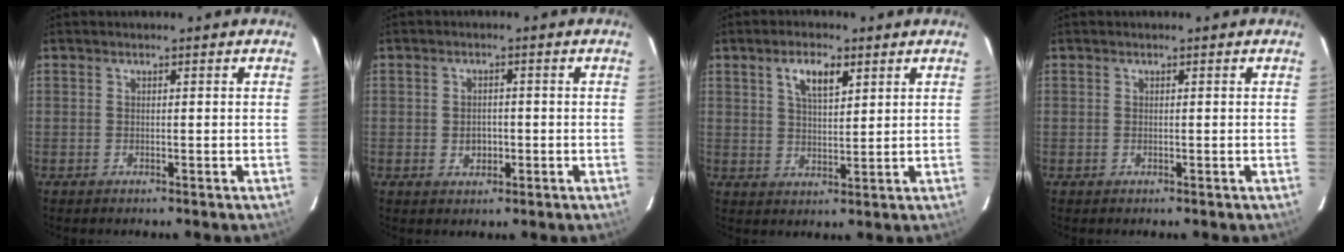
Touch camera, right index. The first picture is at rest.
{"total": 2.9, "force": [-0.6, 2.4, 1.6], "torque": [-0.028, 0.002, -0.006]}
{"total": 5.8, "force": [3.0, 2.3, 4.4], "torque": [-0.078, 0.008, 0.054]}
{"total": 0.0}